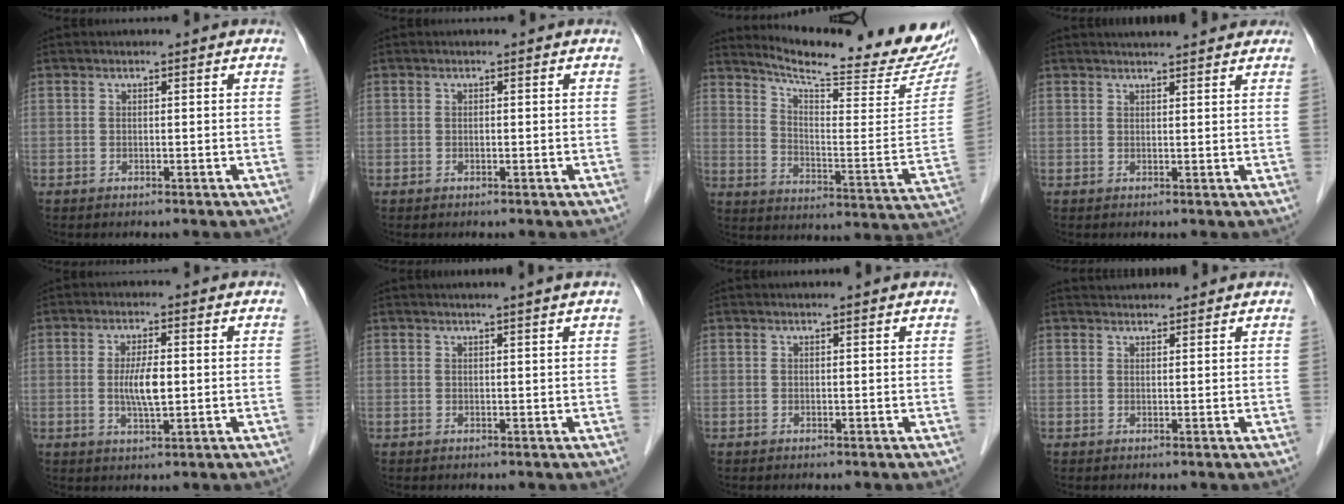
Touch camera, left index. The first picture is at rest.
{"total": 0.0}
{"total": 21.1, "force": [19.9, 0.4, 6.9], "torque": [-0.114, -0.099, 0.260]}
{"total": 8.0, "force": [7.2, 1.0, 3.2], "torque": [-0.041, 0.022, 0.082]}
{"total": 4.6, "force": [0.0, 0.9, 4.5], "torque": [-0.091, -0.004, 0.000]}
{"total": 2.1, "force": [1.8, -0.7, 0.9], "torque": [-0.018, -0.002, 0.029]}
{"total": 1.7, "force": [1.7, -0.2, 0.4], "torque": [-0.014, 0.004, 0.019]}
{"total": 3.2, "force": [3.2, 0.5, 0.3], "torque": [-0.008, 0.030, 0.051]}